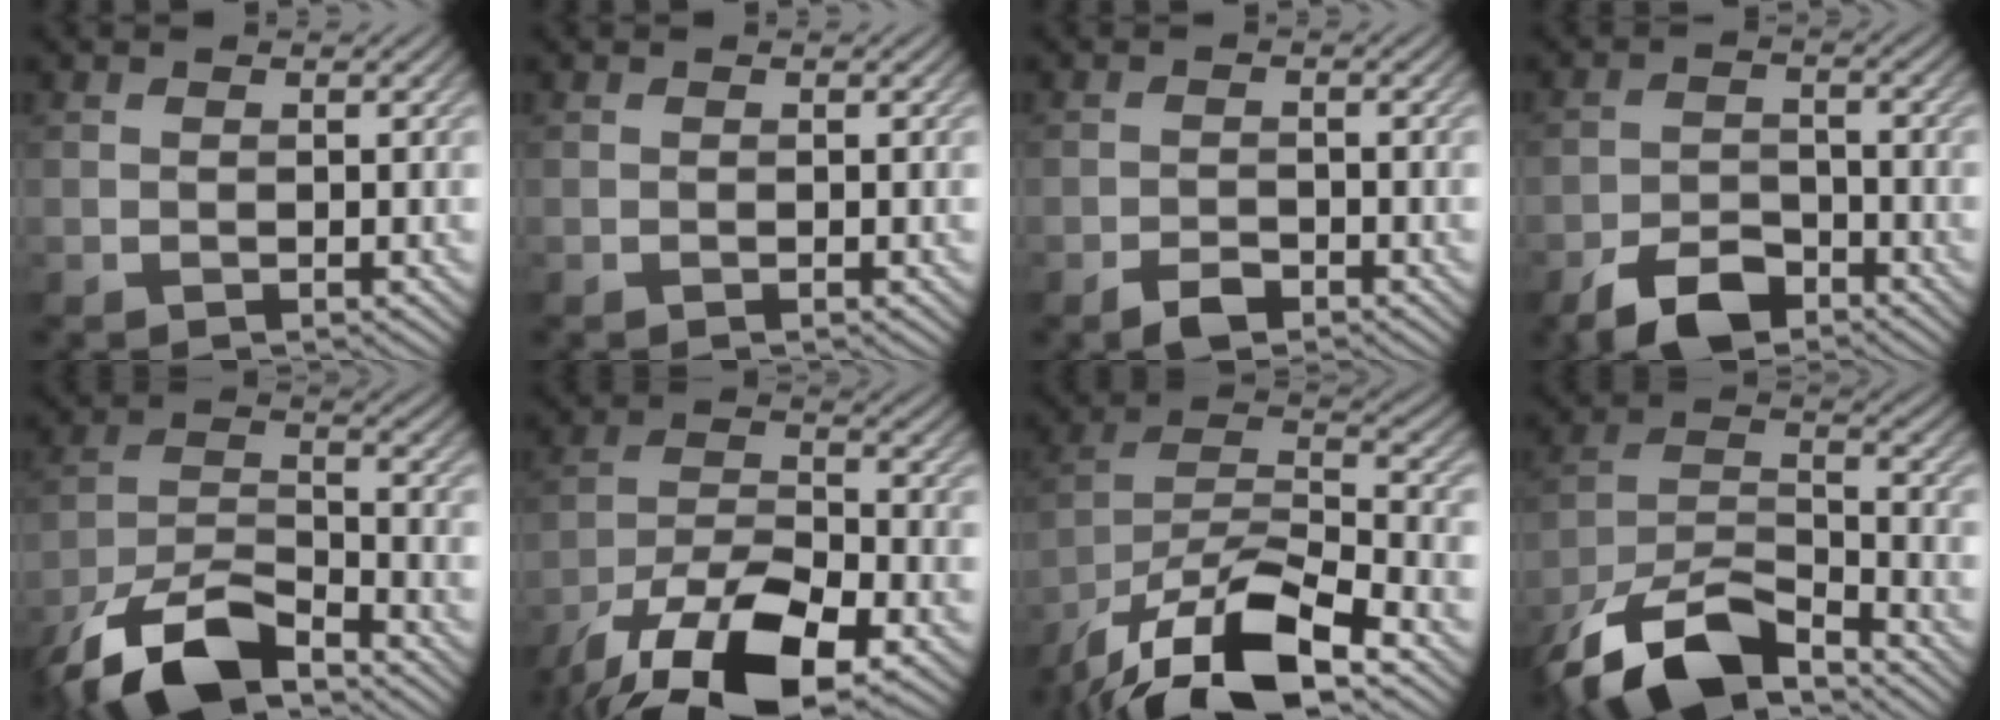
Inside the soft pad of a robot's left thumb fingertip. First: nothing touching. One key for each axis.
{"total": 0.0}
{"total": 2.4, "fx": -1.8, "fy": 1.0, "fz": 1.3, "tx": -0.021, "ty": 0.001, "tz": -0.035}
{"total": 6.2, "fx": -4.6, "fy": 2.8, "fz": 3.2, "tx": -0.057, "ty": 0.000, "tz": -0.091}
{"total": 12.0, "fx": -8.8, "fy": 4.1, "fz": 7.1, "tx": -0.137, "ty": -0.004, "tz": -0.180}
{"total": 15.3, "fx": -10.3, "fy": 5.6, "fz": 9.8, "tx": -0.205, "ty": -0.024, "tz": -0.189}
{"total": 15.1, "fx": -10.5, "fy": 4.9, "fz": 9.7, "tx": -0.189, "ty": -0.006, "tz": -0.202}
{"total": 13.2, "fx": -9.9, "fy": 4.4, "fz": 7.6, "tx": -0.156, "ty": -0.006, "tz": -0.201}